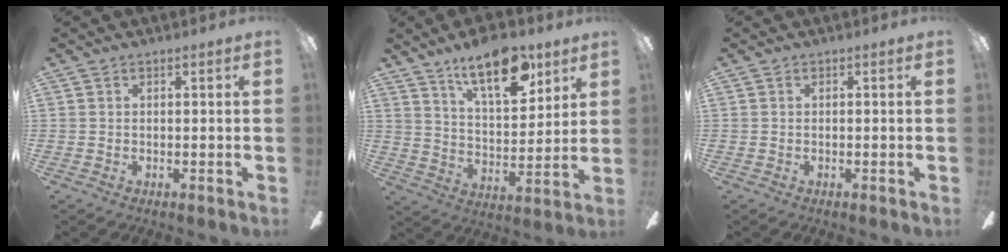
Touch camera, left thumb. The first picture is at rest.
{"total": 16.4, "force": [10.9, 6.8, 10.2], "torque": [-0.156, -0.053, 0.182]}
{"total": 0.0}